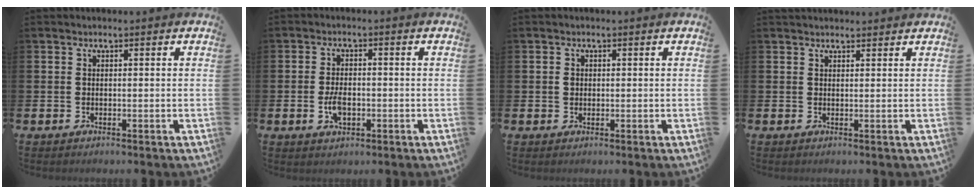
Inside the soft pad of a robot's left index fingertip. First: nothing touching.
{"total": 3.5, "force": [-0.8, 2.0, 2.8], "torque": [-0.044, 0.001, -0.015]}
{"total": 1.1, "force": [0.2, 0.9, 0.5], "torque": [-0.002, 0.004, 0.001]}
{"total": 1.3, "force": [1.3, 0.4, 0.1], "torque": [0.012, -0.002, 0.021]}